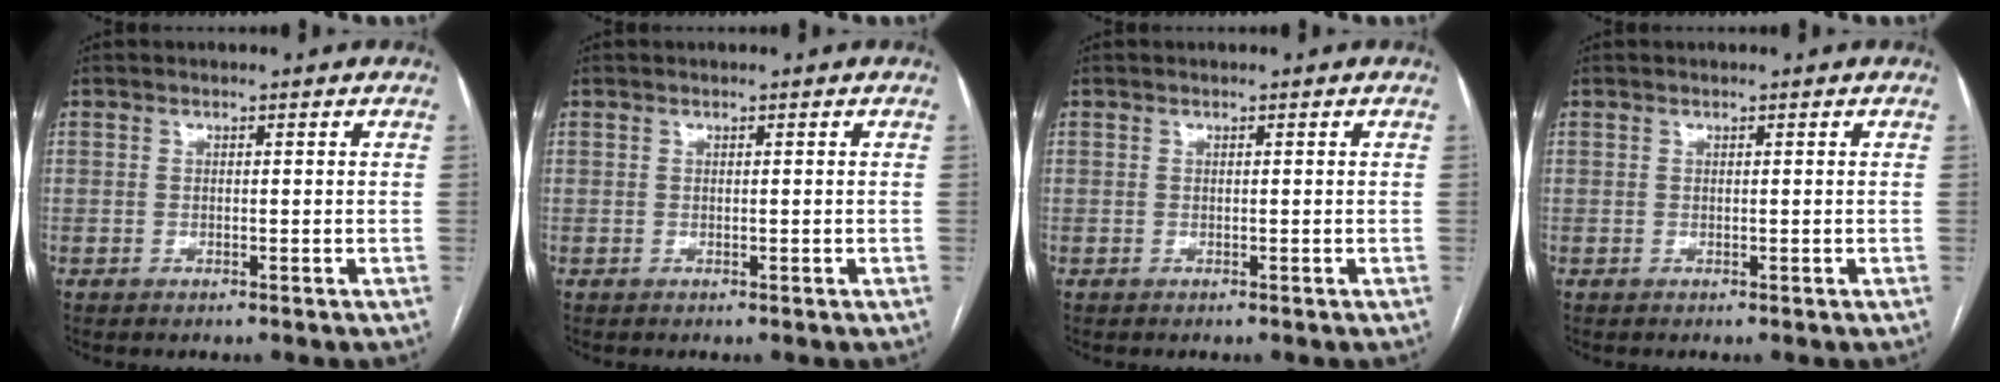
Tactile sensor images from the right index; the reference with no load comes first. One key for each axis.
{"total": 0.0}
{"total": 0.0}
{"total": 0.0}